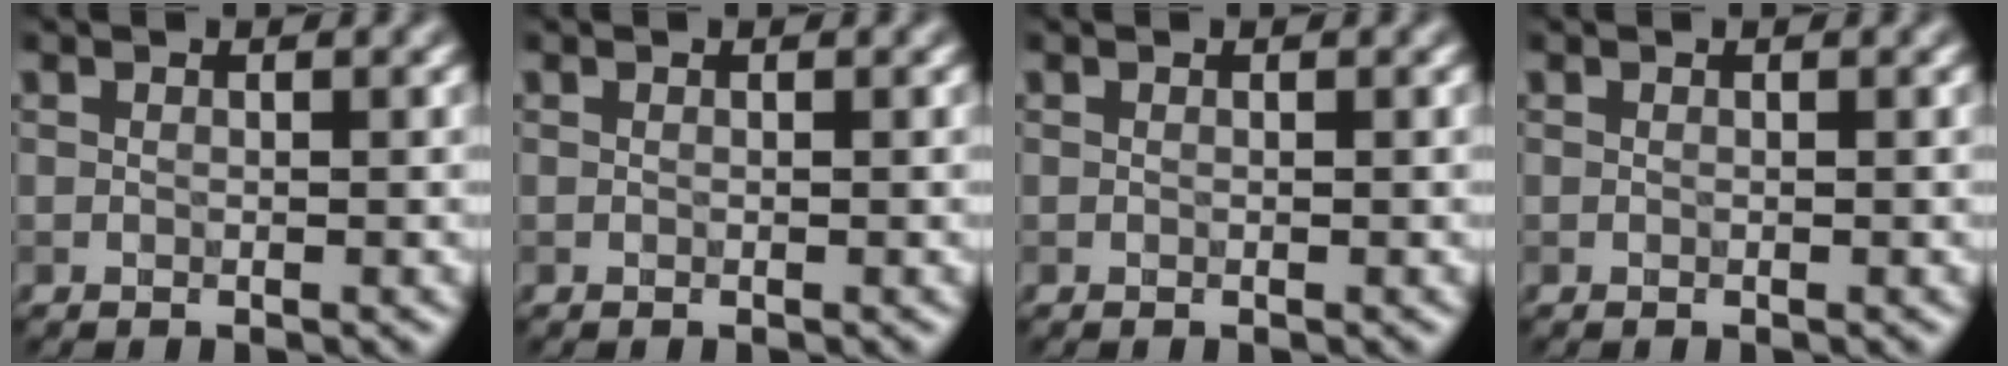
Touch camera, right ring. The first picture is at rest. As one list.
[{"total": 0.0}, {"total": 0.0}, {"total": 0.0}]